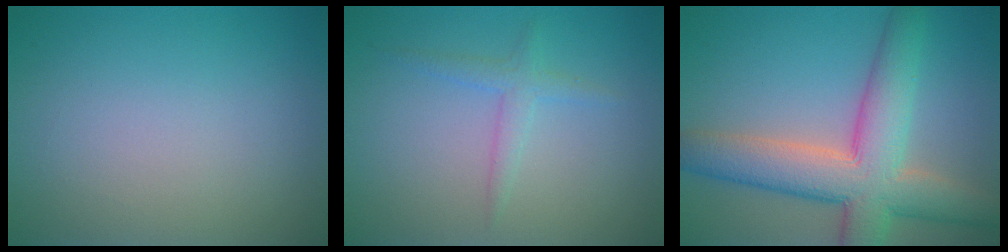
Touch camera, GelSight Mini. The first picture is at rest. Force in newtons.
{"total": 1.6, "press": 1.6, "slide": 0.1}
{"total": 8.8, "press": 8.7, "slide": 0.4}